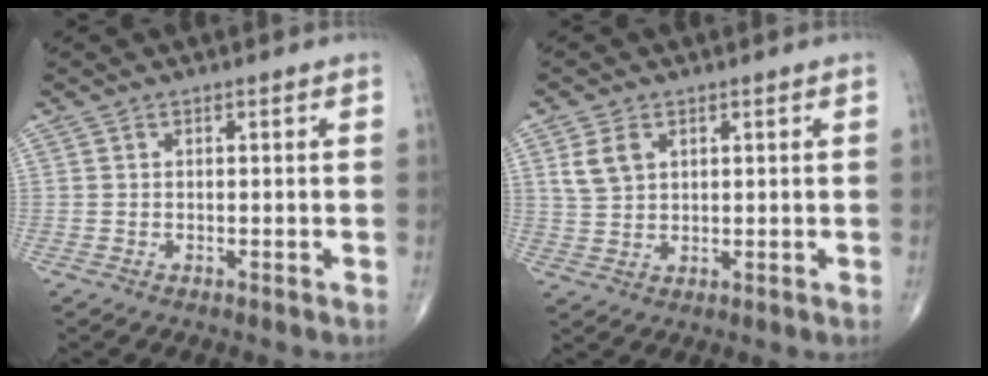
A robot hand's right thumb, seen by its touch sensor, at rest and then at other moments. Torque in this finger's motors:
{"motor_torque": [-0.34, 0.37, 0.11, 0.05, 0.04]}